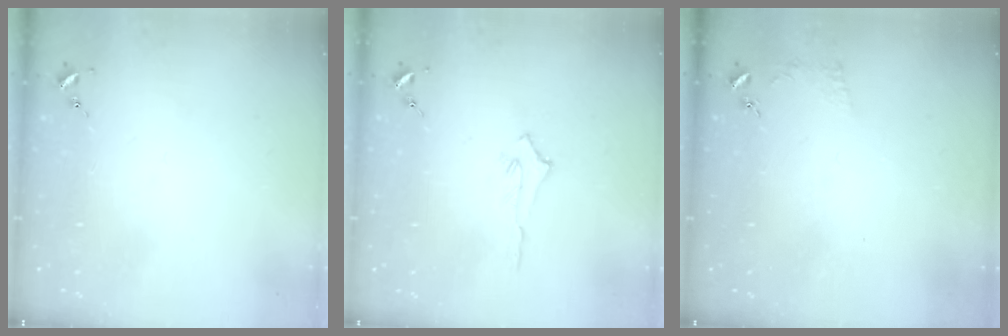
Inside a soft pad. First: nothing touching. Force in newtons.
{"total": 4.3, "press": 4.2, "slide": 0.5}
{"total": 3.4, "press": 3.3, "slide": 0.5}